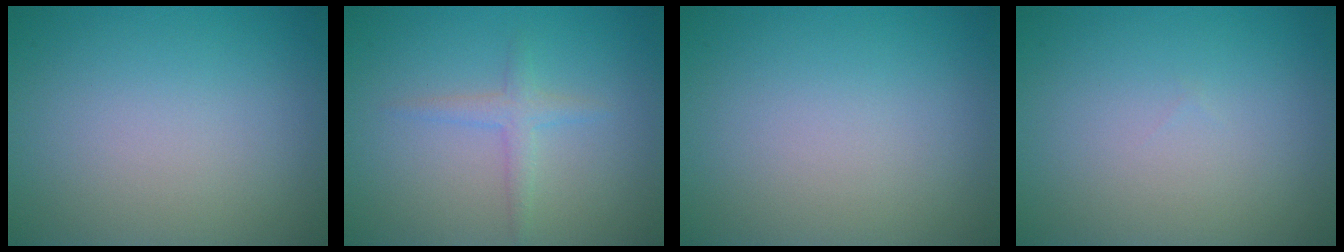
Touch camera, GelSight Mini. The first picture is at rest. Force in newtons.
{"total": 1.6, "press": 1.6, "slide": 0.1}
{"total": 0.0}
{"total": 0.0}